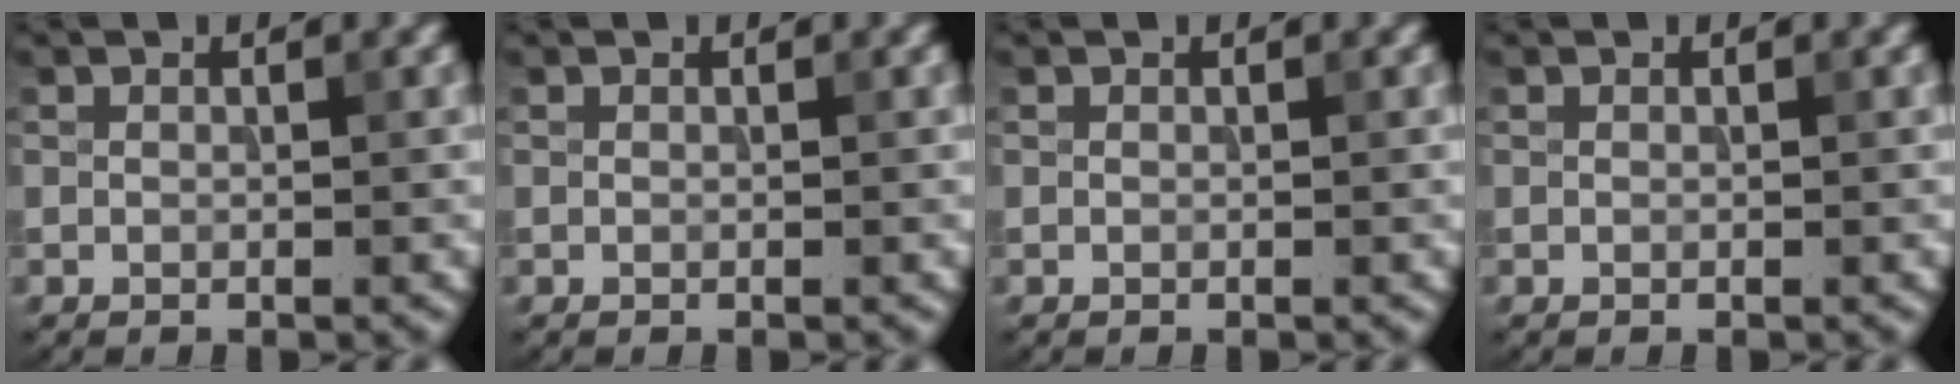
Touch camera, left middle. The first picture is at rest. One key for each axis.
{"total": 0.0}
{"total": 0.0}
{"total": 0.0}